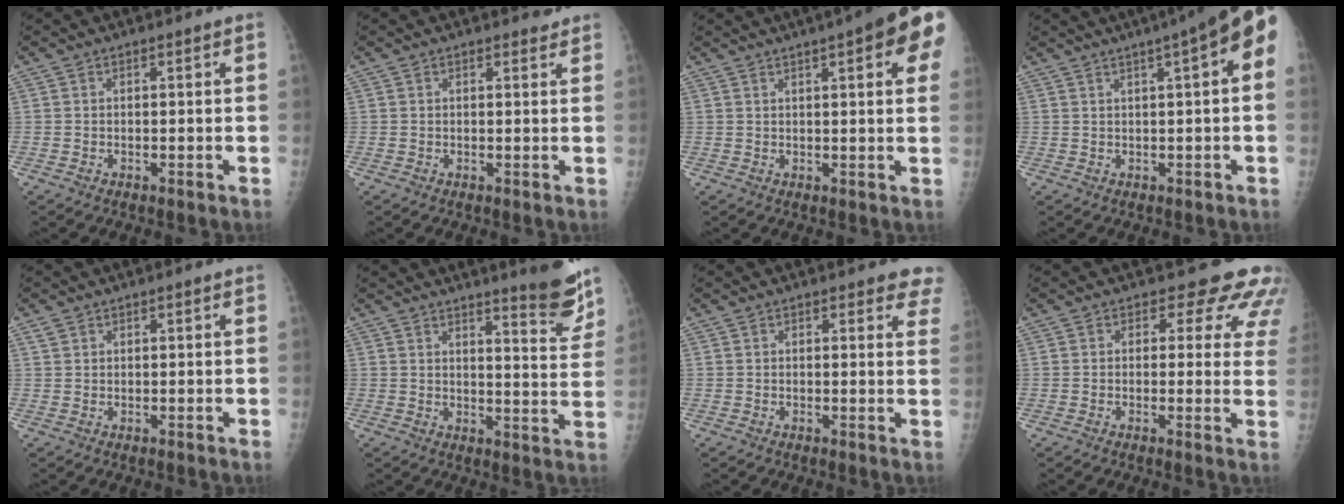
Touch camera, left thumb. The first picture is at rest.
{"total": 0.9, "force": [0.9, 0.3, 0.1], "torque": [0.000, -0.008, 0.009]}
{"total": 12.9, "force": [6.2, 2.9, 11.0], "torque": [-0.122, 0.002, 0.066]}
{"total": 11.2, "force": [4.1, 2.3, 10.2], "torque": [-0.124, 0.027, 0.044]}
{"total": 1.4, "force": [0.9, 0.8, 0.6], "torque": [-0.006, 0.000, 0.019]}
{"total": 8.6, "force": [7.0, 0.9, 4.9], "torque": [-0.047, -0.064, 0.091]}
{"total": 5.0, "force": [4.3, 1.9, 1.9], "torque": [0.016, -0.017, 0.031]}
{"total": 9.1, "force": [7.3, 4.7, 2.7], "torque": [0.023, -0.030, 0.053]}